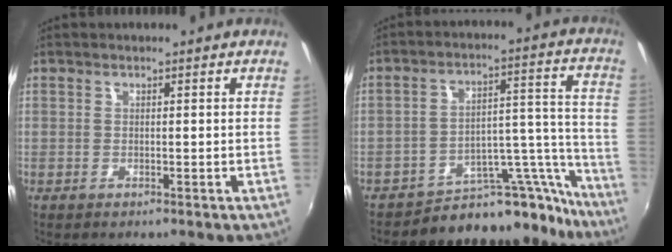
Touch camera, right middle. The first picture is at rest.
{"total": 14.7, "force": [-13.7, 4.8, 2.5], "torque": [-0.010, 0.066, -0.200]}